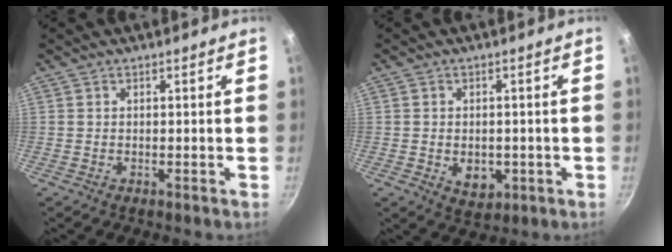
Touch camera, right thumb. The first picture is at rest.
{"total": 5.3, "force": [-1.1, 3.9, 3.4], "torque": [-0.035, -0.001, -0.006]}